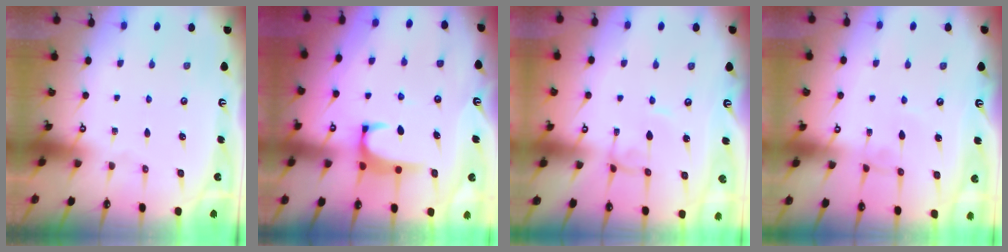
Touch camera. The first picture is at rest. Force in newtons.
{"total": 1.9, "press": 1.9, "slide": 0.3}
{"total": 2.0, "press": 2.0, "slide": 0.1}
{"total": 1.1, "press": 1.1, "slide": 0.2}